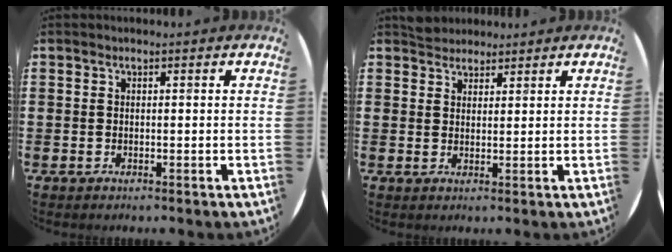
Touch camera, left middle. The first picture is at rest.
{"total": 2.5, "force": [2.3, 0.8, -0.1], "torque": [0.004, 0.001, 0.045]}